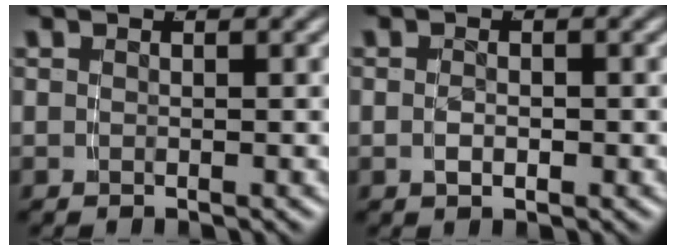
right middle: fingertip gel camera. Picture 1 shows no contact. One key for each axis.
{"total": 1.0, "fx": -0.5, "fy": 0.2, "fz": 0.8, "tx": -0.015, "ty": -0.003, "tz": -0.005}